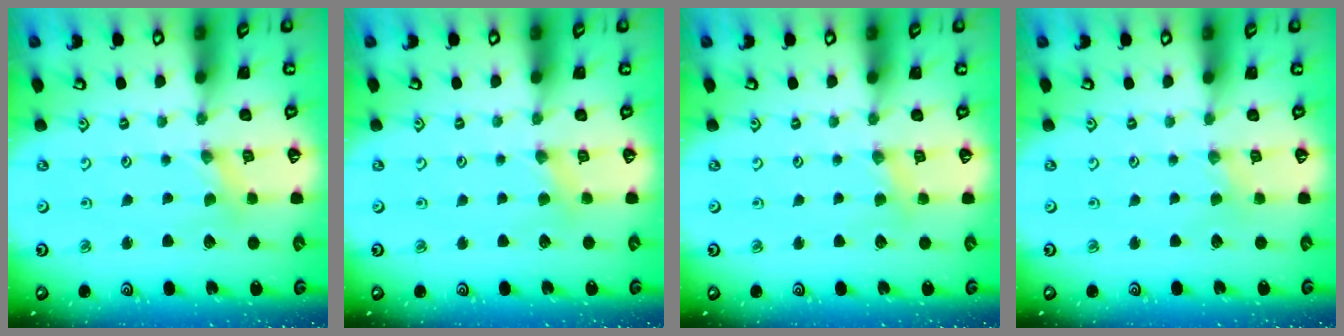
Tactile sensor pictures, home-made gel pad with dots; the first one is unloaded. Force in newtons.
{"total": 2.4, "press": 2.4, "slide": 0.5}
{"total": 3.0, "press": 3.0, "slide": 0.4}
{"total": 1.2, "press": 1.2, "slide": 0.3}